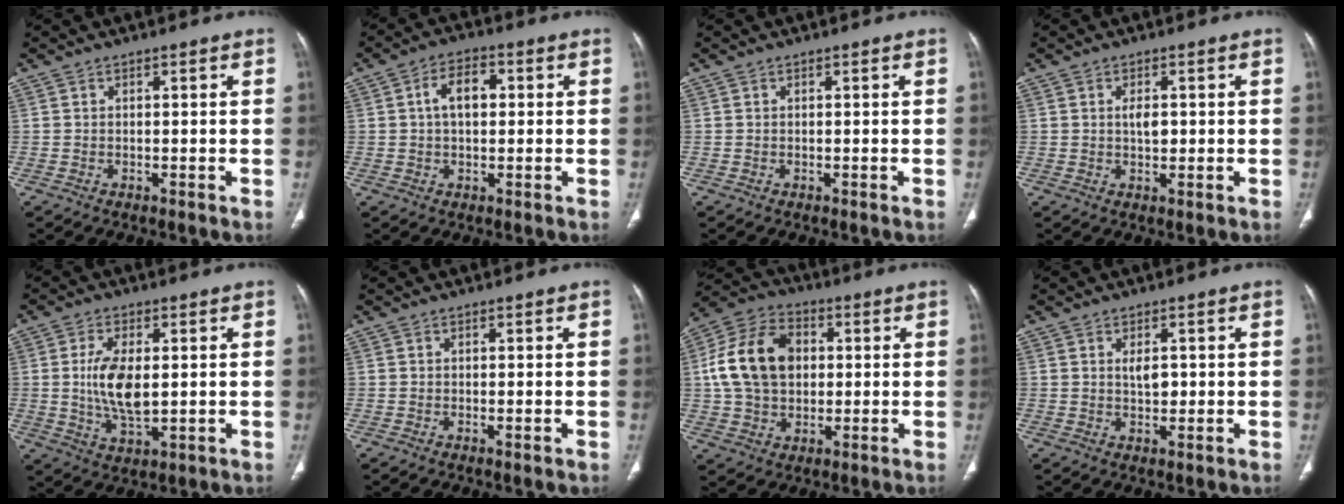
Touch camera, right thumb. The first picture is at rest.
{"total": 6.4, "force": [1.0, 3.8, 5.0], "torque": [-0.079, 0.015, 0.011]}
{"total": 0.0}
{"total": 2.7, "force": [0.3, 1.4, 2.3], "torque": [-0.037, -0.001, 0.007]}
{"total": 9.6, "force": [0.7, 4.6, 8.4], "torque": [-0.162, -0.013, 0.019]}
{"total": 0.6, "force": [-0.1, 0.1, 0.6], "torque": [-0.013, -0.004, -0.001]}
{"total": 15.8, "force": [1.9, 11.5, 10.6], "torque": [-0.174, 0.017, 0.030]}
{"total": 2.9, "force": [0.5, 1.5, 2.3], "torque": [-0.035, -0.004, 0.012]}